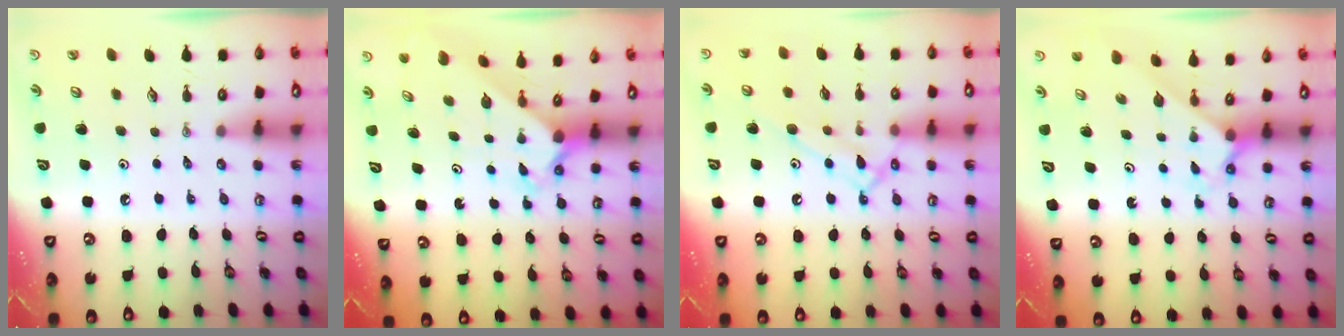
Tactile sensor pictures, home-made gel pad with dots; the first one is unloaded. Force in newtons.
{"total": 2.4, "press": 2.4, "slide": 0.3}
{"total": 12.6, "press": 12.6, "slide": 0.8}
{"total": 2.4, "press": 2.4, "slide": 0.2}